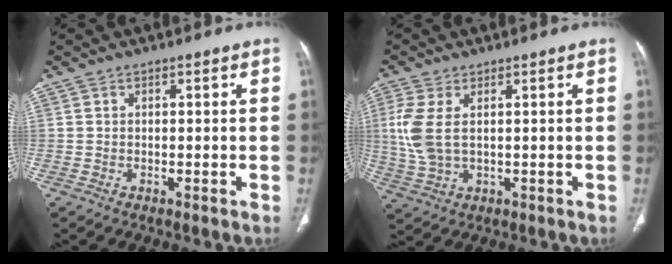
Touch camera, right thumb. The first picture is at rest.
{"total": 7.6, "force": [1.4, 4.0, 6.3], "torque": [-0.165, -0.002, 0.038]}